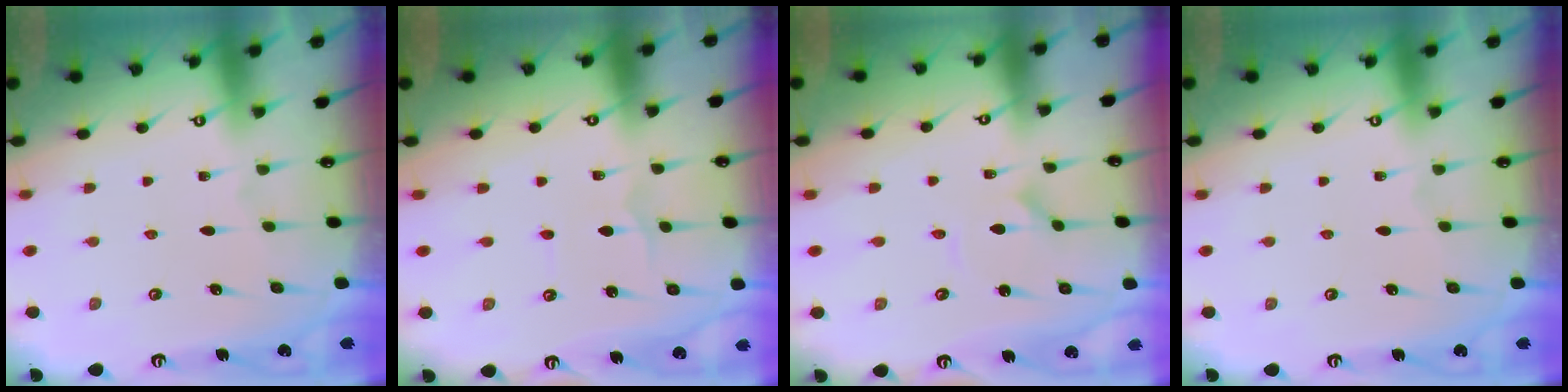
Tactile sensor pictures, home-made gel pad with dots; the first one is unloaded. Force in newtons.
{"total": 1.1, "press": 1.1, "slide": 0.2}
{"total": 0.9, "press": 0.9, "slide": 0.0}
{"total": 0.0}